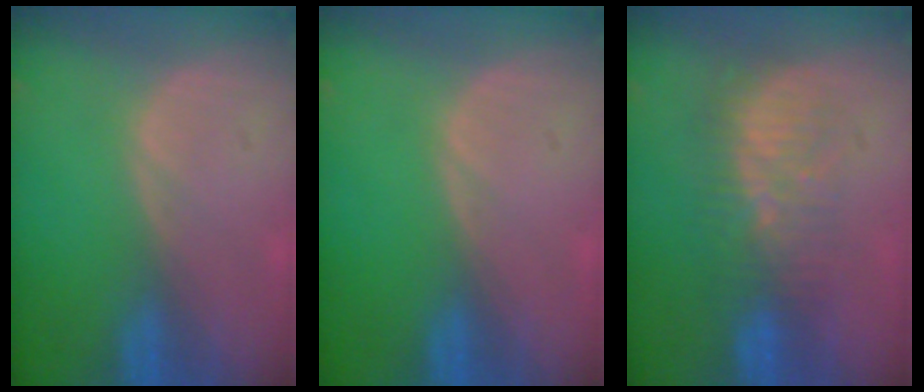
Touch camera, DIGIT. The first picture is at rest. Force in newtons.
{"total": 0.0}
{"total": 7.8, "press": 7.4, "slide": 2.6}